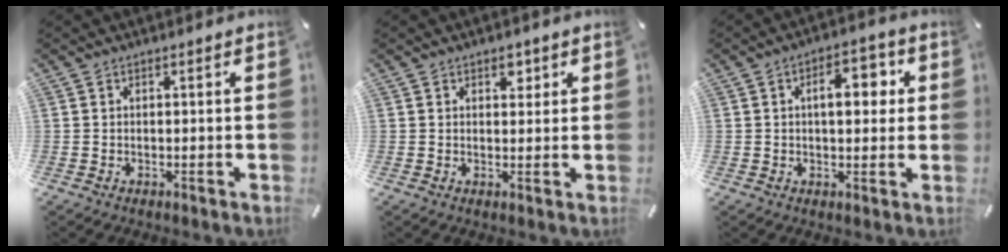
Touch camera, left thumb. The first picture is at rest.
{"total": 2.5, "force": [1.3, 1.6, 1.3], "torque": [-0.004, -0.007, 0.018]}
{"total": 8.2, "force": [1.7, 4.3, 6.7], "torque": [-0.086, -0.003, 0.016]}